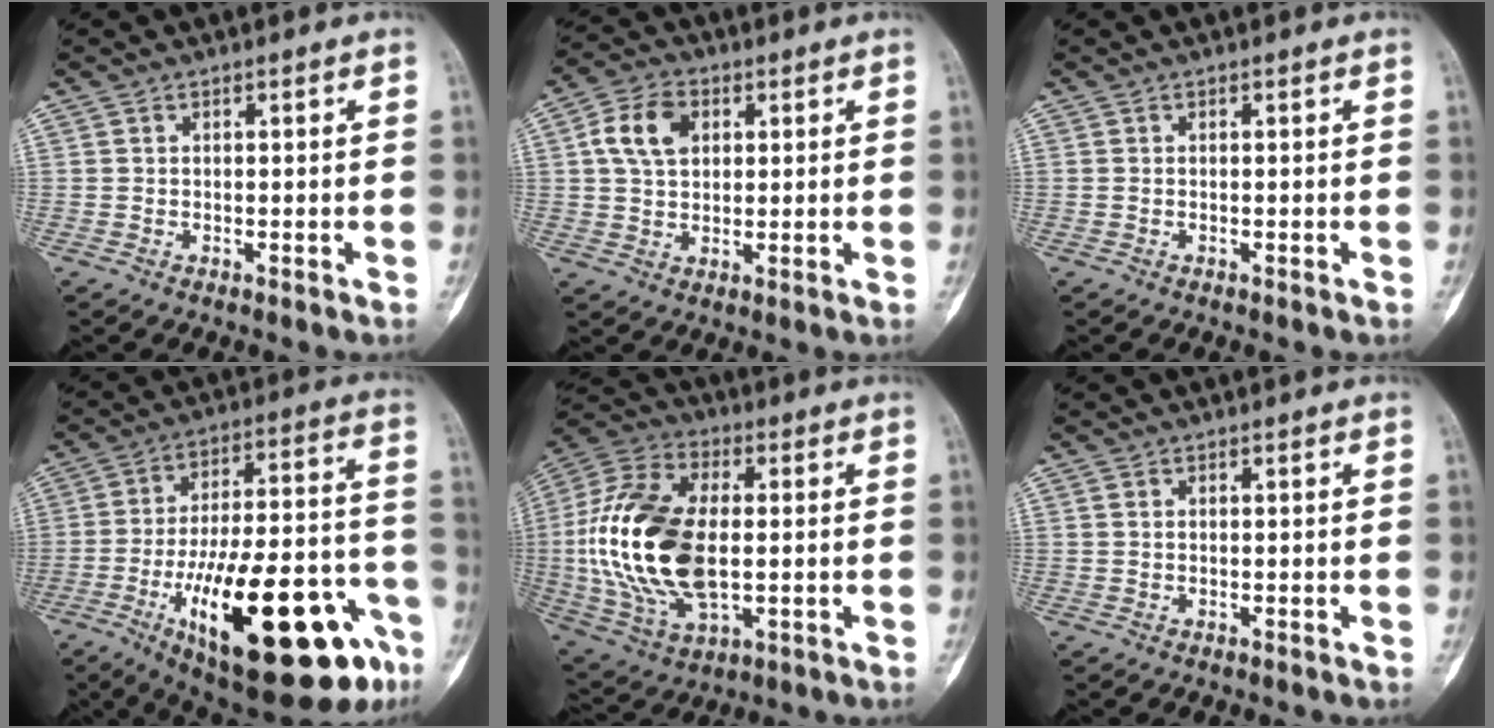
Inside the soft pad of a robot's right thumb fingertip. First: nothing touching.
{"total": 8.7, "force": [2.3, 6.1, 5.8], "torque": [-0.094, 0.006, 0.038]}
{"total": 0.0}
{"total": 31.4, "force": [-13.8, 10.5, 26.2], "torque": [-0.356, 0.055, -0.195]}
{"total": 23.6, "force": [-0.2, 13.1, 19.6], "torque": [-0.408, -0.001, 0.003]}
{"total": 0.7, "force": [0.3, 0.5, 0.5], "torque": [-0.013, 0.003, 0.007]}